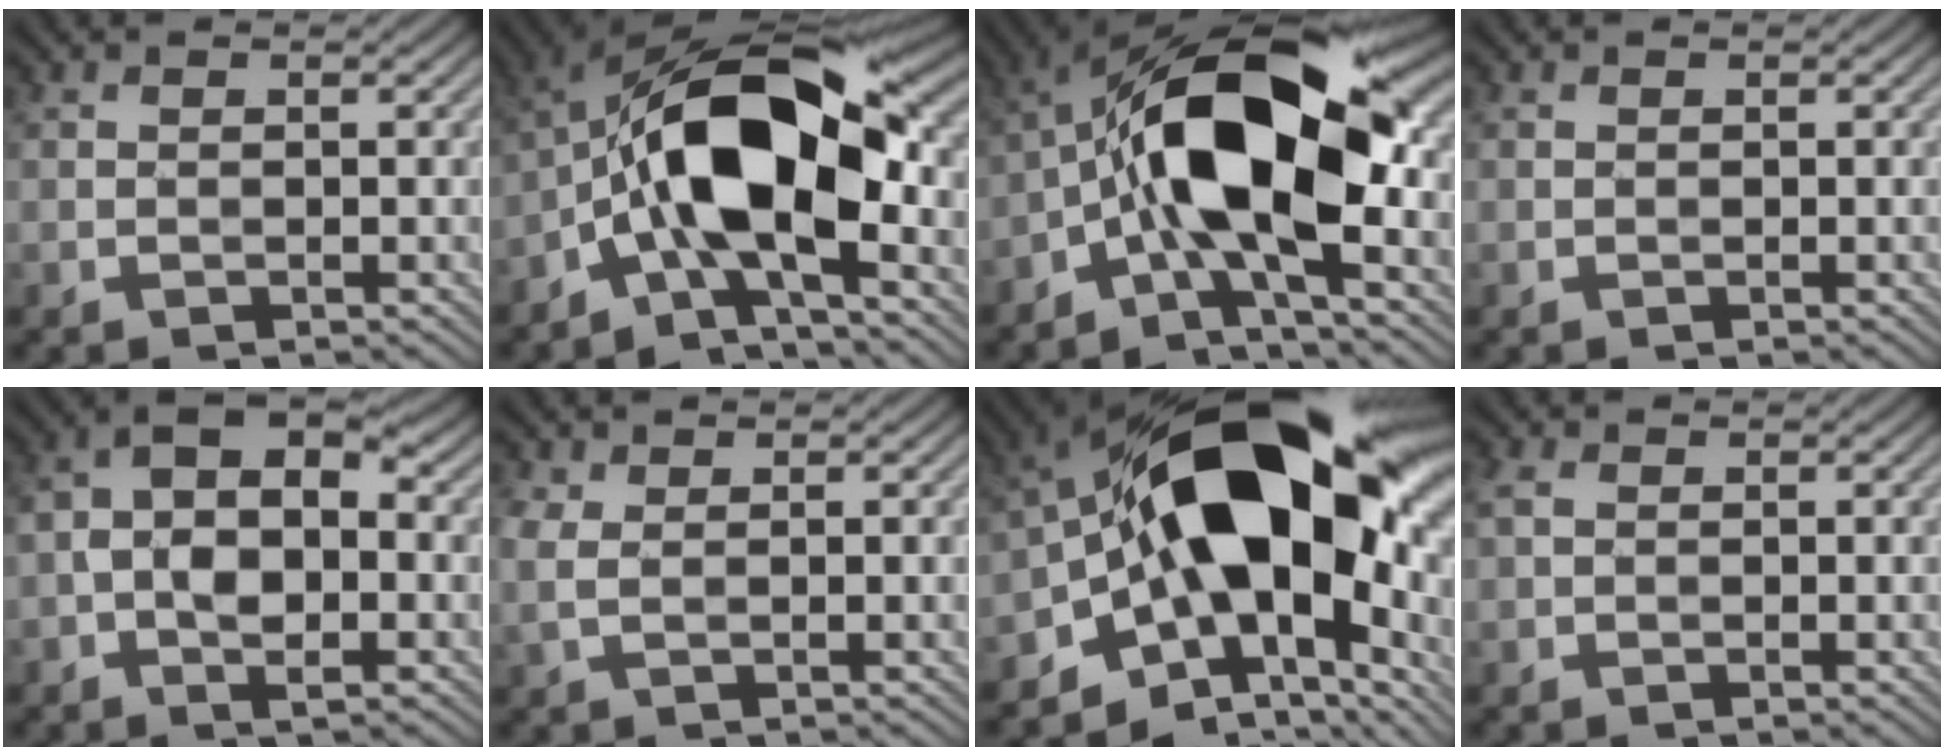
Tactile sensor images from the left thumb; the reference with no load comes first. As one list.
[{"total": 15.4, "force": [-3.1, 6.6, 13.5], "torque": [-0.232, 0.014, -0.067]}, {"total": 16.2, "force": [-2.0, 6.6, 14.6], "torque": [-0.257, 0.022, -0.052]}, {"total": 0.0}, {"total": 8.8, "force": [-1.0, 4.8, 7.3], "torque": [-0.126, 0.014, -0.024]}, {"total": 2.2, "force": [0.5, 1.1, 1.9], "torque": [-0.056, 0.003, 0.008]}, {"total": 19.7, "force": [-0.3, 11.7, 15.9], "torque": [-0.257, 0.002, -0.007]}, {"total": 1.5, "force": [0.3, 1.0, 1.1], "torque": [-0.033, 0.006, 0.000]}]